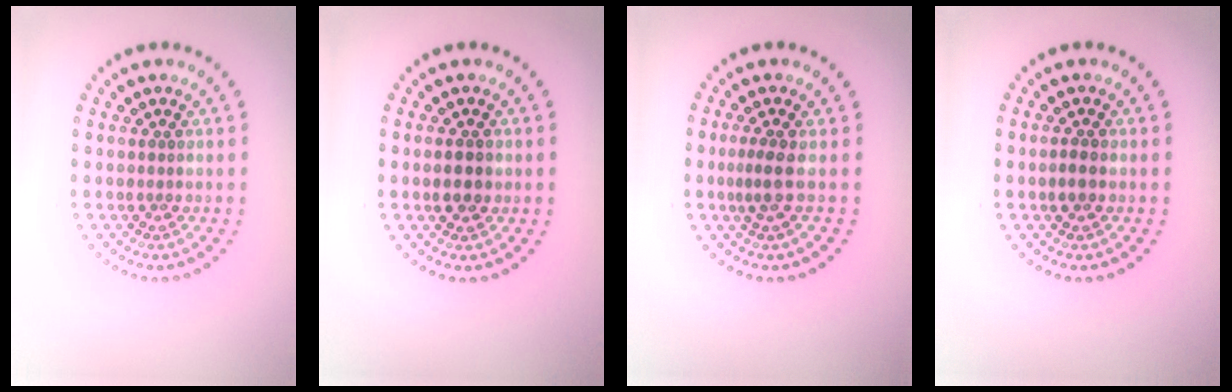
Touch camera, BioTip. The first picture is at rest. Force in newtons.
{"total": 2.4, "press": 2.4, "slide": 0.1}
{"total": 1.7, "press": 1.3, "slide": 1.2}
{"total": 1.2, "press": 1.2, "slide": 0.2}